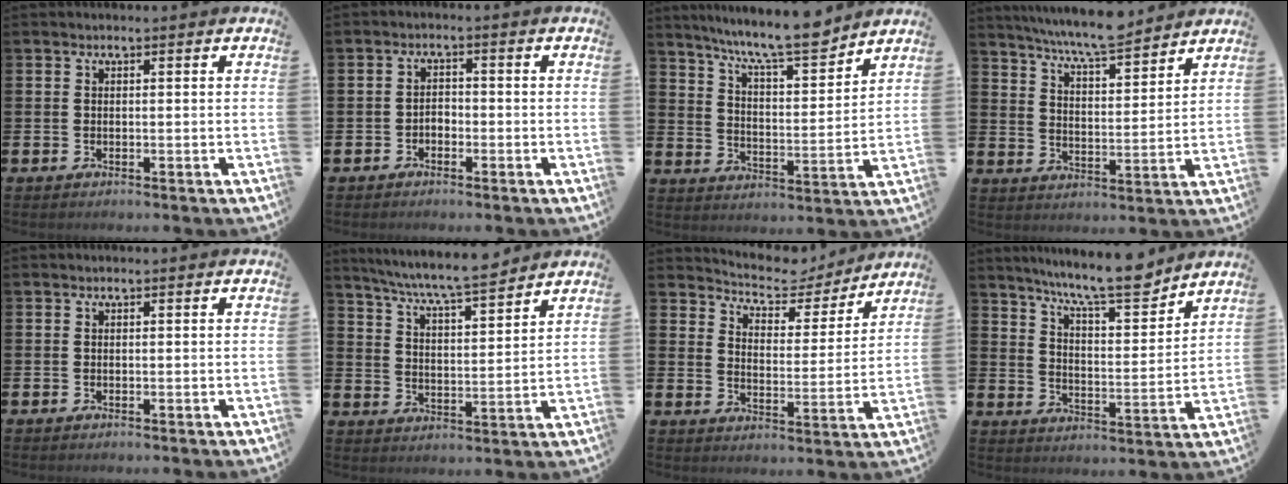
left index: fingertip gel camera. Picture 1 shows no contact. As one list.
[{"total": 1.6, "force": [-1.1, 1.0, 0.5], "torque": [-0.011, 0.004, -0.025]}, {"total": 10.2, "force": [9.3, 1.0, 4.3], "torque": [-0.099, -0.056, 0.160]}, {"total": 7.8, "force": [7.5, 0.2, 2.2], "torque": [-0.064, -0.044, 0.133]}, {"total": 0.0}, {"total": 7.6, "force": [7.2, 0.1, 2.3], "torque": [-0.074, -0.045, 0.128]}, {"total": 6.5, "force": [6.1, 2.0, 0.9], "torque": [-0.049, -0.045, 0.103]}, {"total": 11.0, "force": [9.8, 1.4, 4.9], "torque": [-0.103, -0.060, 0.169]}]